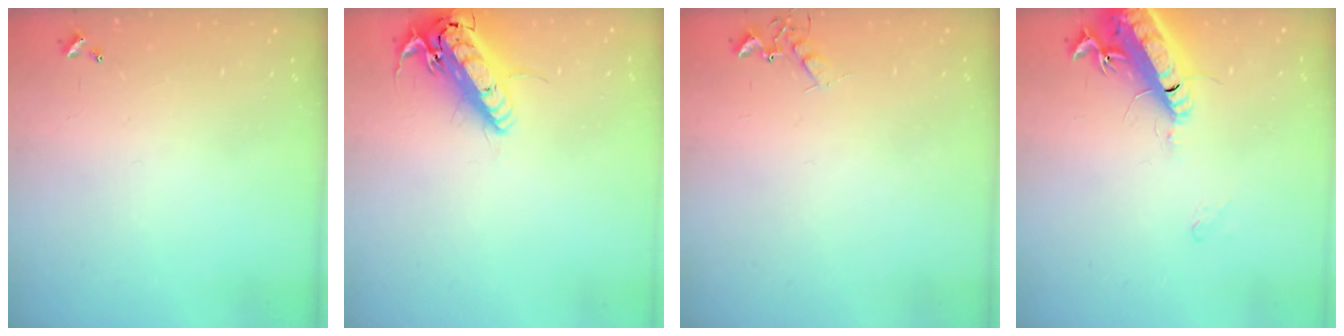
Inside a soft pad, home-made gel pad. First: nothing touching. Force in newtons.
{"total": 16.5, "press": 16.3, "slide": 3.0}
{"total": 5.8, "press": 5.7, "slide": 0.6}
{"total": 17.2, "press": 16.5, "slide": 4.6}